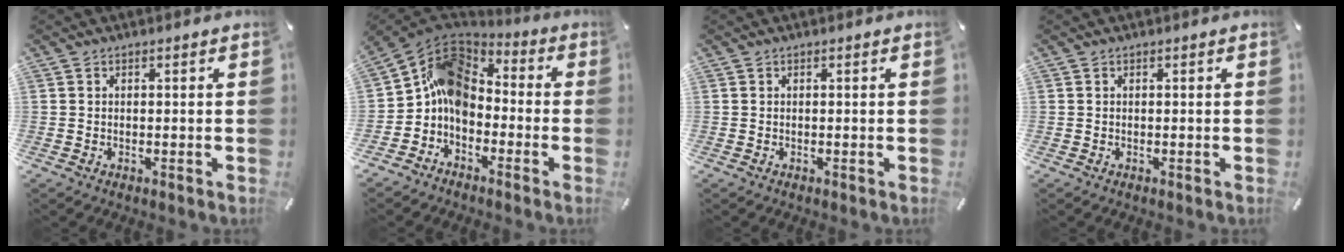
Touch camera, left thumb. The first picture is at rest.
{"total": 10.7, "force": [-2.4, 8.9, 5.4], "torque": [-0.116, 0.029, -0.043]}
{"total": 0.0}
{"total": 0.0}